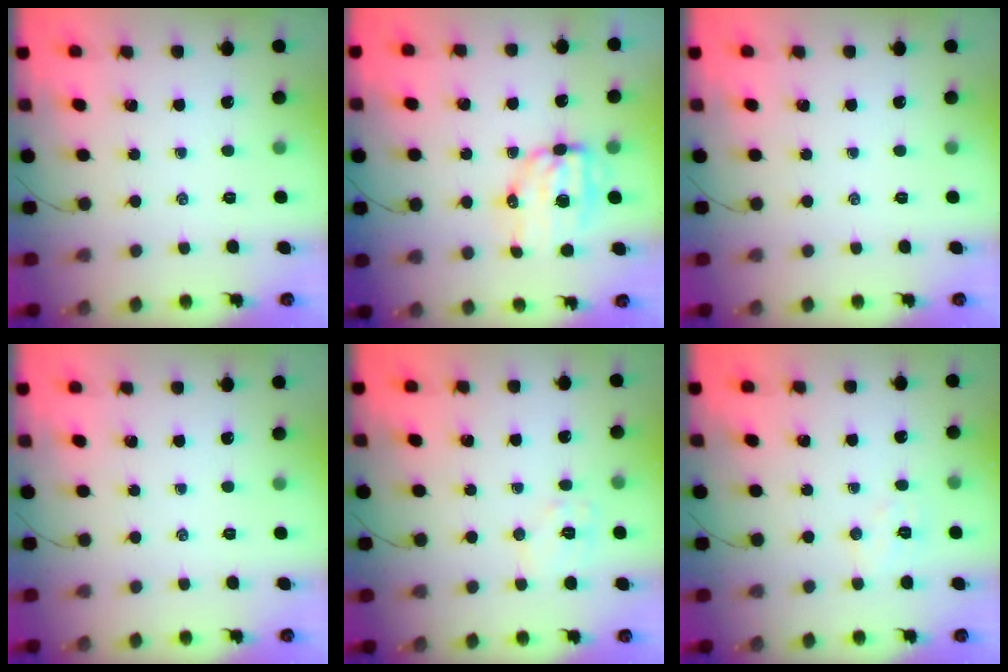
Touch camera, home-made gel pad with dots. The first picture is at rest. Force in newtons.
{"total": 8.6, "press": 8.5, "slide": 1.8}
{"total": 0.0}
{"total": 0.0}
{"total": 7.1, "press": 7.0, "slide": 0.9}
{"total": 5.3, "press": 5.2, "slide": 1.1}